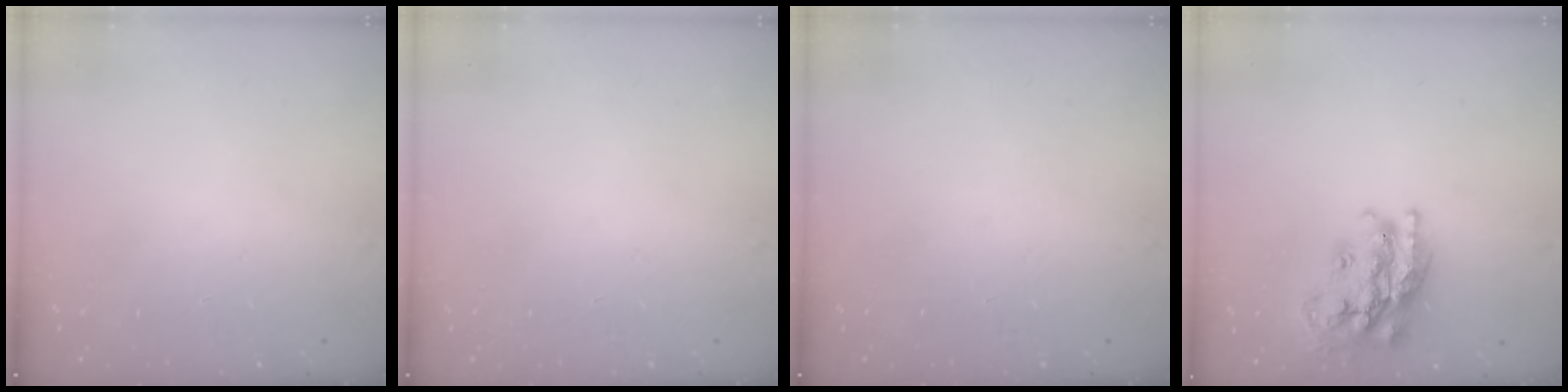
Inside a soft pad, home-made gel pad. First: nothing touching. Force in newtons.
{"total": 0.0}
{"total": 0.0}
{"total": 22.6, "press": 22.5, "slide": 1.7}